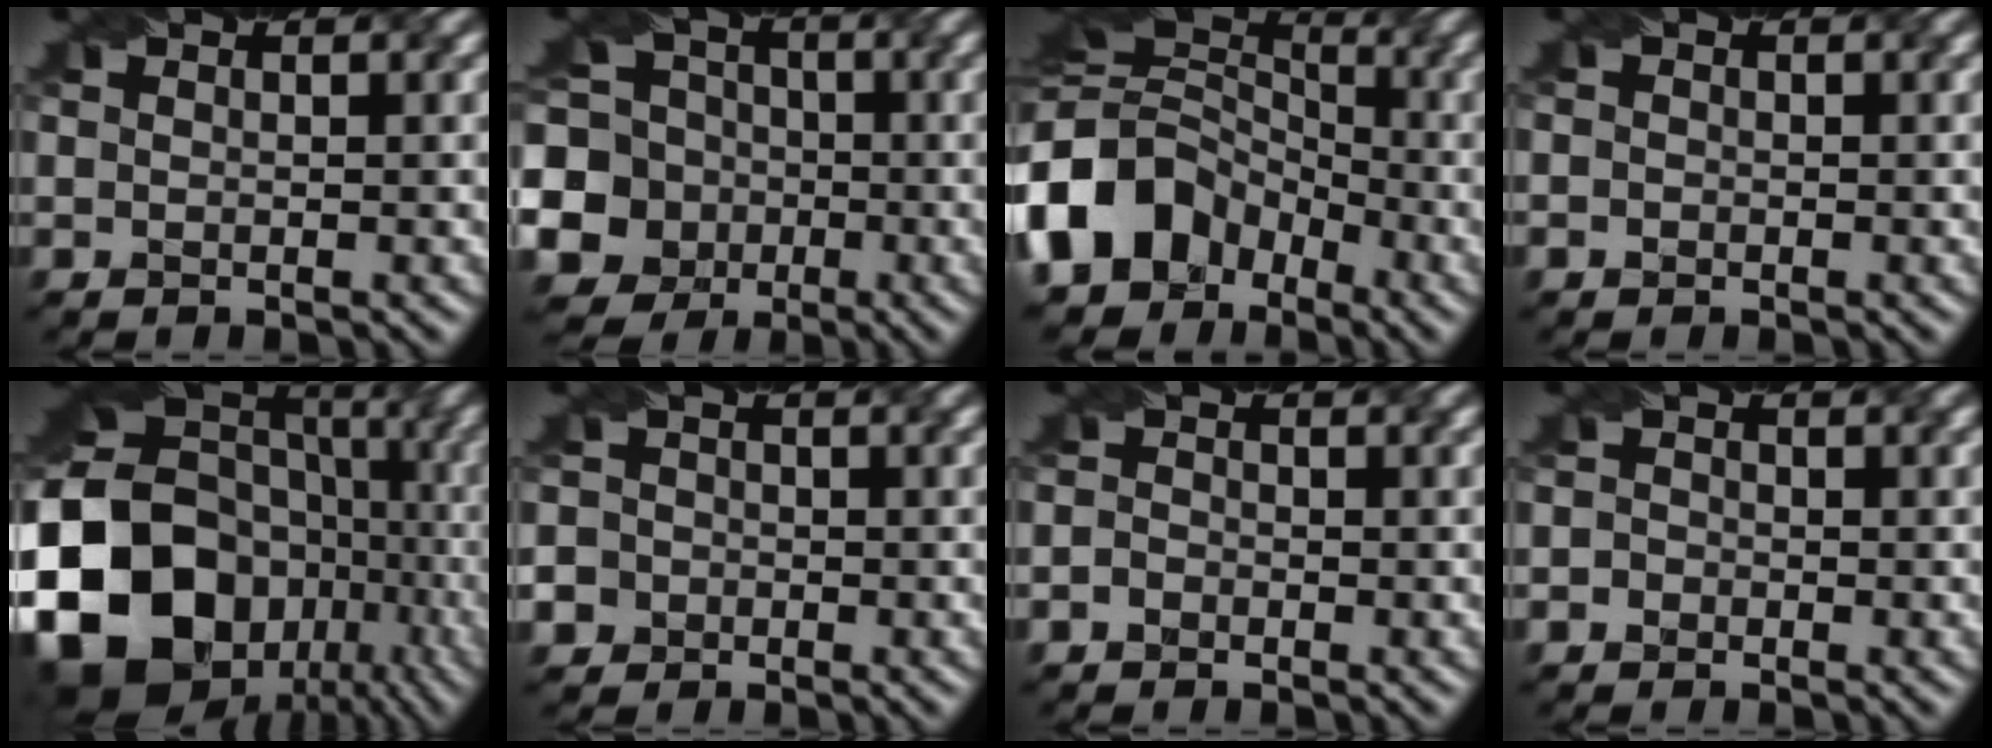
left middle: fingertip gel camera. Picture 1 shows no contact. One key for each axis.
{"total": 12.2, "fx": -2.9, "fy": 11.0, "fz": 4.4, "tx": -0.113, "ty": 0.000, "tz": -0.071}
{"total": 10.9, "fx": -4.5, "fy": 8.9, "fz": 4.4, "tx": -0.102, "ty": 0.002, "tz": -0.097}
{"total": 1.3, "fx": -0.1, "fy": 1.1, "fz": 0.6, "tx": 0.004, "ty": 0.021, "tz": -0.017}
{"total": 19.5, "fx": -4.9, "fy": 16.1, "fz": 10.0, "tx": -0.210, "ty": -0.006, "tz": -0.088}
{"total": 5.7, "fx": -1.9, "fy": 5.2, "fz": 1.5, "tx": -0.034, "ty": 0.023, "tz": -0.062}
{"total": 1.6, "fx": -0.7, "fy": 1.3, "fz": 0.6, "tx": 0.006, "ty": 0.020, "tz": -0.025}
{"total": 1.7, "fx": -0.4, "fy": 1.5, "fz": 0.7, "tx": 0.014, "ty": 0.024, "tz": -0.026}